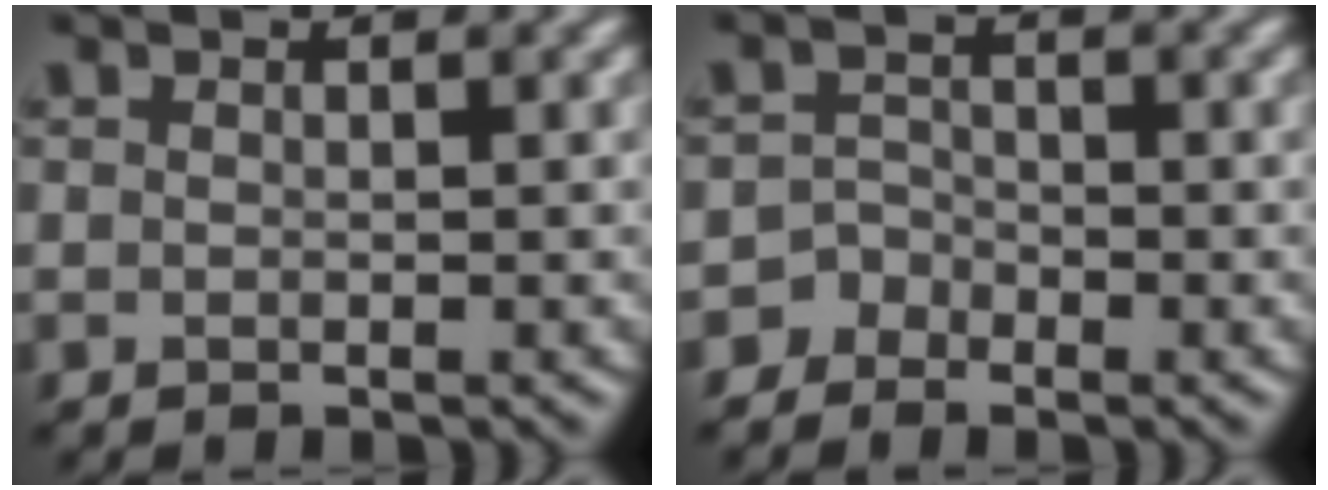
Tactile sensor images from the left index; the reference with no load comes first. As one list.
[{"total": 1.8, "force": [-1.4, 1.1, -0.1], "torque": [0.015, 0.012, -0.037]}]